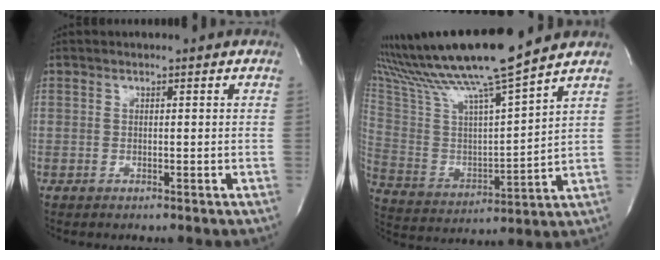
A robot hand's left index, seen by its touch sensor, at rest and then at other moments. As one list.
[{"total": 18.7, "force": [16.1, -0.7, 9.5], "torque": [-0.187, -0.010, 0.286]}]